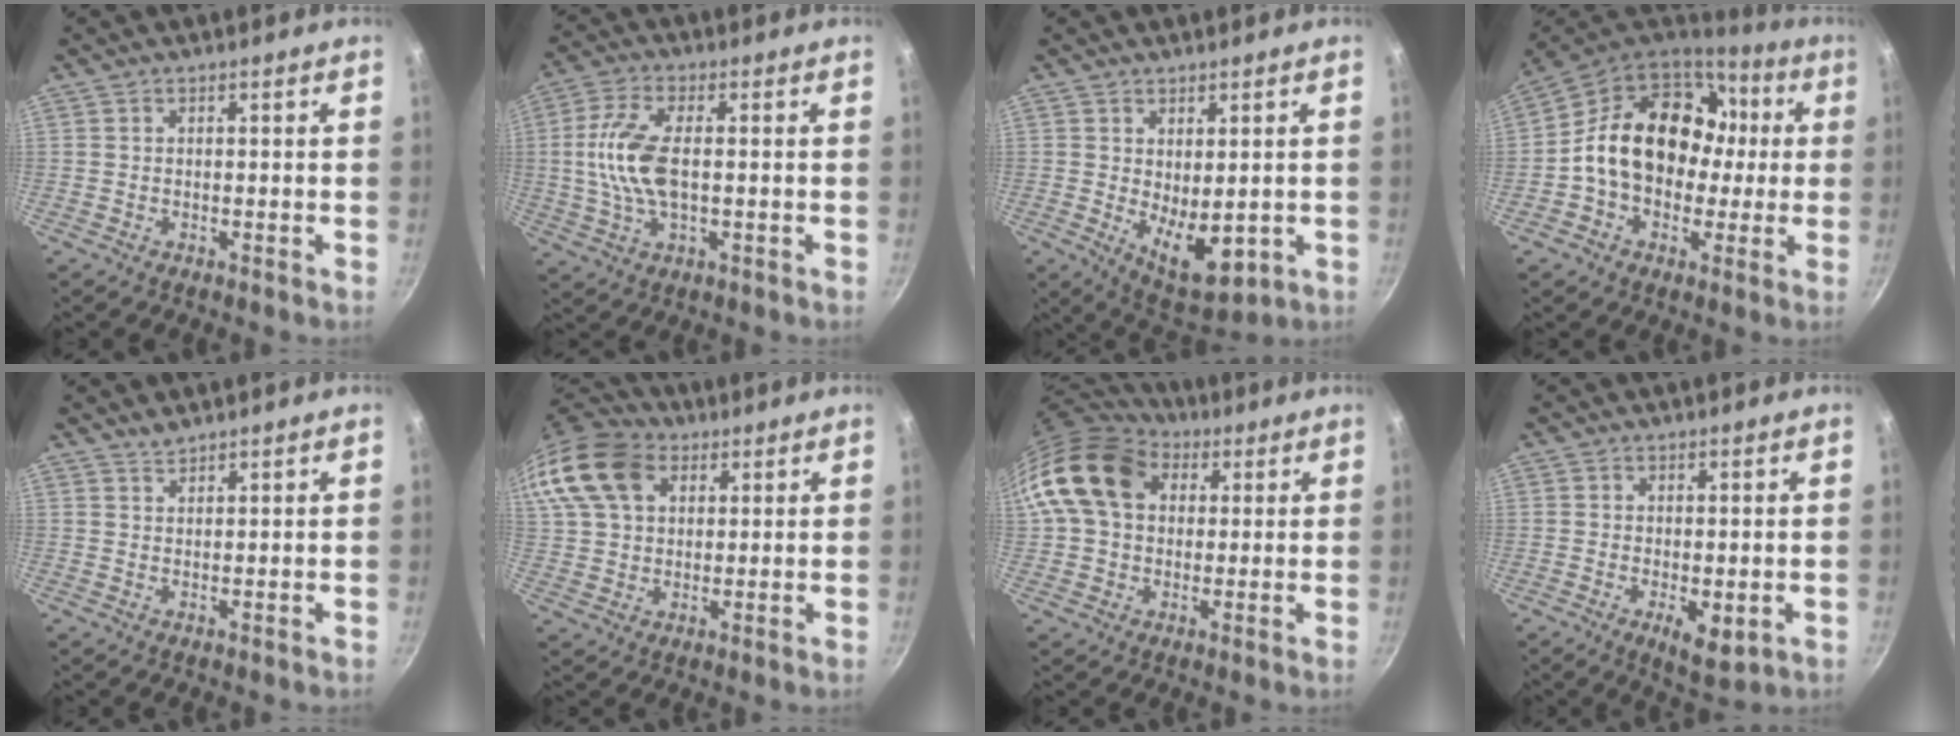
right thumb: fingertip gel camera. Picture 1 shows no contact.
{"total": 10.7, "force": [0.0, 4.9, 9.5], "torque": [-0.194, 0.011, -0.006]}
{"total": 9.1, "force": [-0.4, 4.9, 7.6], "torque": [-0.090, -0.024, 0.016]}
{"total": 21.2, "force": [1.2, 16.0, 13.8], "torque": [-0.202, 0.050, 0.016]}
{"total": 1.6, "force": [1.5, 0.3, 0.2], "torque": [-0.002, -0.006, 0.031]}
{"total": 19.9, "force": [7.8, 14.3, 11.4], "torque": [-0.253, 0.027, 0.135]}
{"total": 16.4, "force": [4.4, 12.2, 10.0], "torque": [-0.168, 0.021, 0.065]}
{"total": 5.5, "force": [-1.1, 2.5, 4.7], "torque": [-0.065, -0.012, -0.009]}